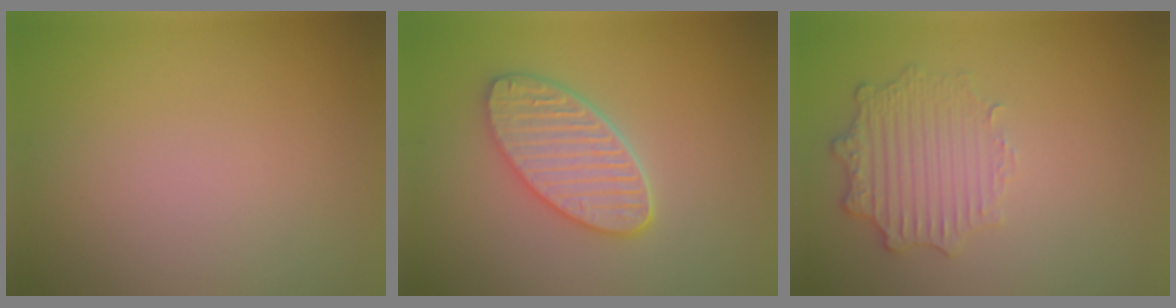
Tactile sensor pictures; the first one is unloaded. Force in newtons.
{"total": 4.7, "press": 4.2, "slide": 2.1}
{"total": 2.9, "press": 2.4, "slide": 1.6}